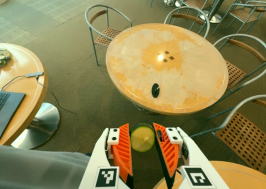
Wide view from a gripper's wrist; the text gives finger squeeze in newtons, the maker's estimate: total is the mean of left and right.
{"total": 8.4, "left": 8.2, "right": 8.7}